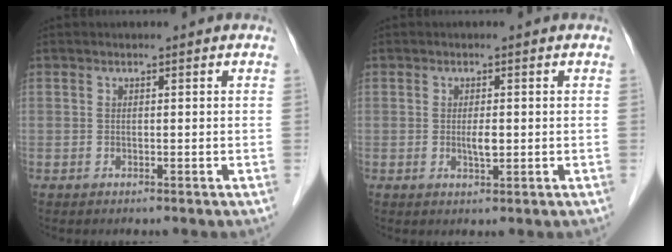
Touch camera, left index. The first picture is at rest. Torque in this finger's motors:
{"motor_torque": [0.46, 0.38, 0.06, 0.02]}